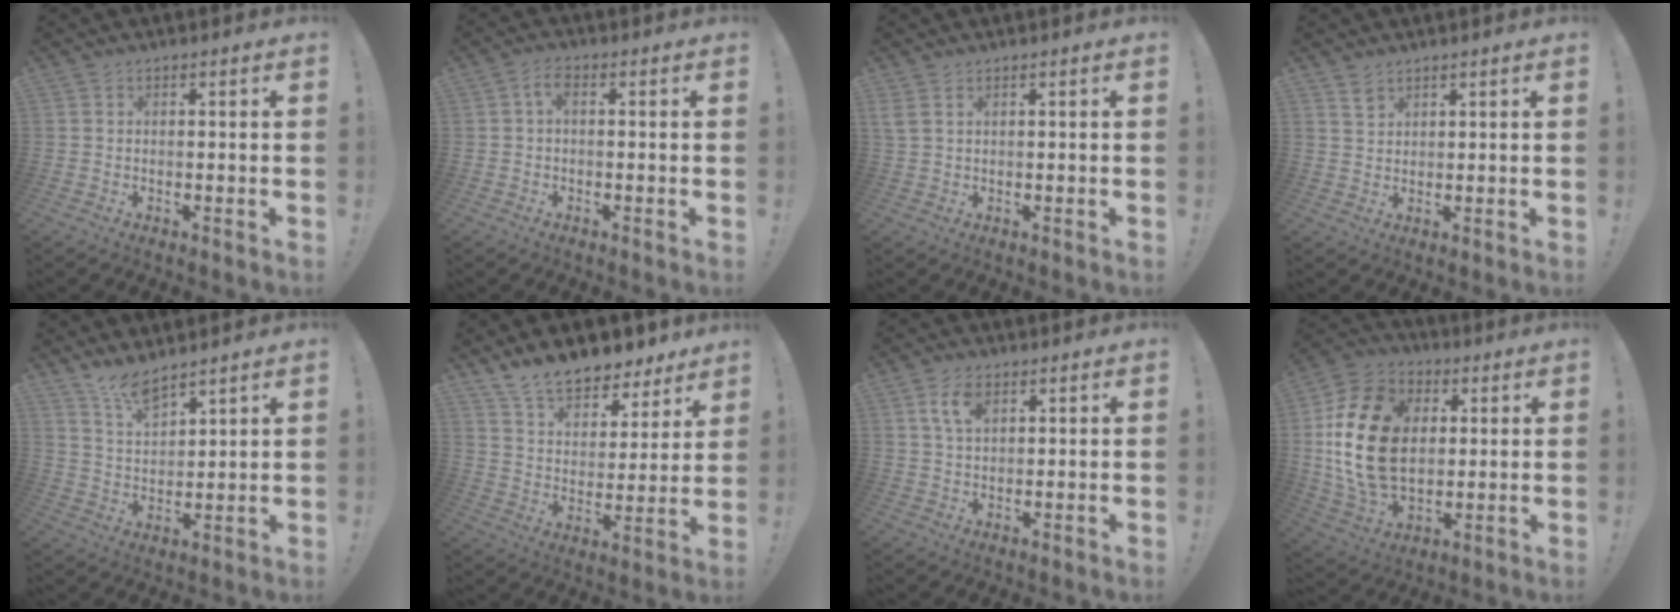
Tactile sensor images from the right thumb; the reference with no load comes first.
{"total": 3.3, "force": [0.4, 1.6, 2.9], "torque": [-0.060, 0.009, 0.006]}
{"total": 2.2, "force": [1.1, 1.0, 1.6], "torque": [-0.037, 0.002, 0.022]}
{"total": 2.8, "force": [2.0, 1.8, 0.7], "torque": [0.002, -0.015, 0.036]}
{"total": 7.5, "force": [6.4, 2.2, 3.2], "torque": [-0.068, -0.043, 0.121]}
{"total": 12.5, "force": [10.7, 5.1, 4.0], "torque": [-0.079, -0.081, 0.197]}
{"total": 5.9, "force": [2.6, 3.3, 4.2], "torque": [-0.074, 0.000, 0.048]}
{"total": 23.4, "force": [2.6, 16.6, 16.2], "torque": [-0.307, 0.002, 0.051]}